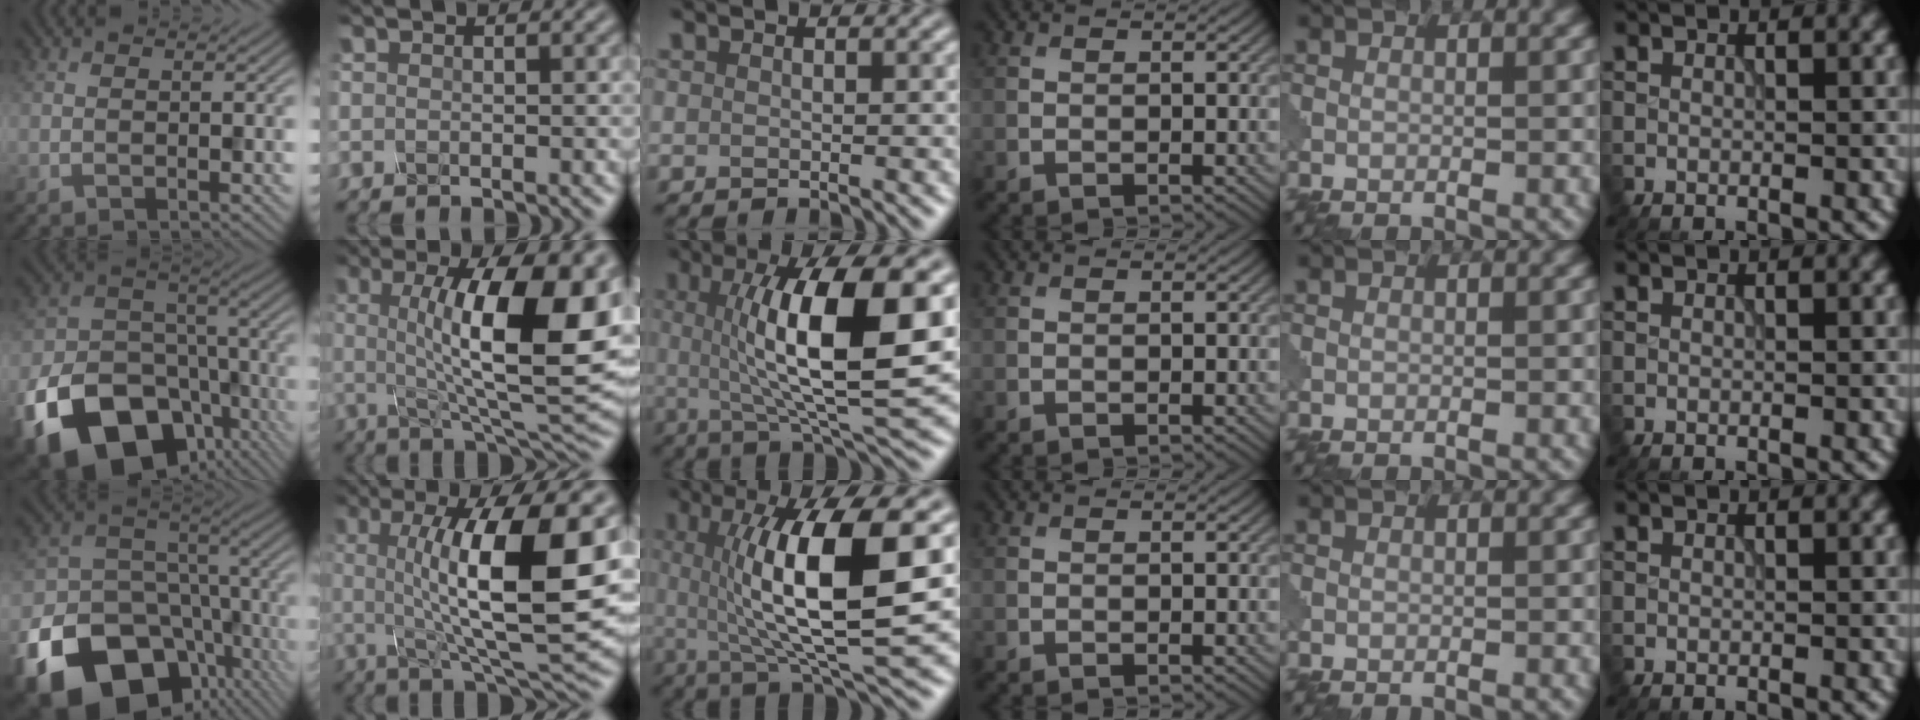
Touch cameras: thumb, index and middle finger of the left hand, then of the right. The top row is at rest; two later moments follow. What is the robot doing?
{"motion": "shake", "object": "sieve"}